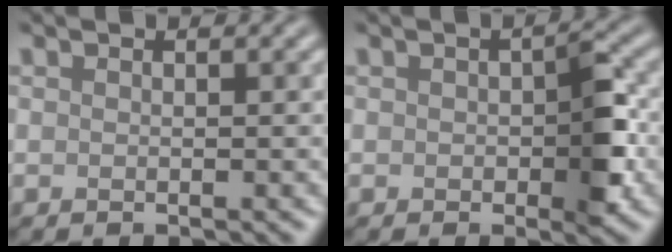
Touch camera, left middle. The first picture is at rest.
{"total": 3.7, "force": [-0.3, 1.7, 3.3], "torque": [-0.042, -0.001, -0.004]}